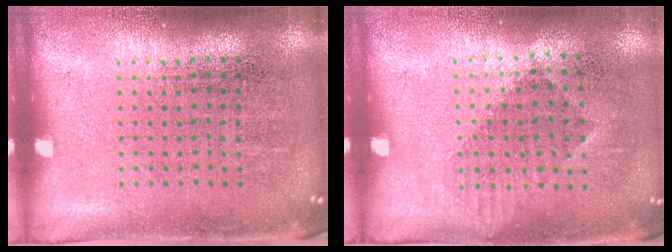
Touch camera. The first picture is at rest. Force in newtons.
{"total": 0.9, "press": 0.7, "slide": 0.6}